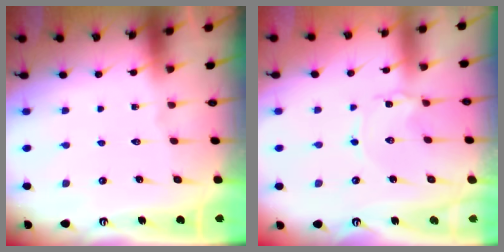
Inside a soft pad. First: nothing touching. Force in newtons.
{"total": 0.9, "press": 0.9, "slide": 0.1}